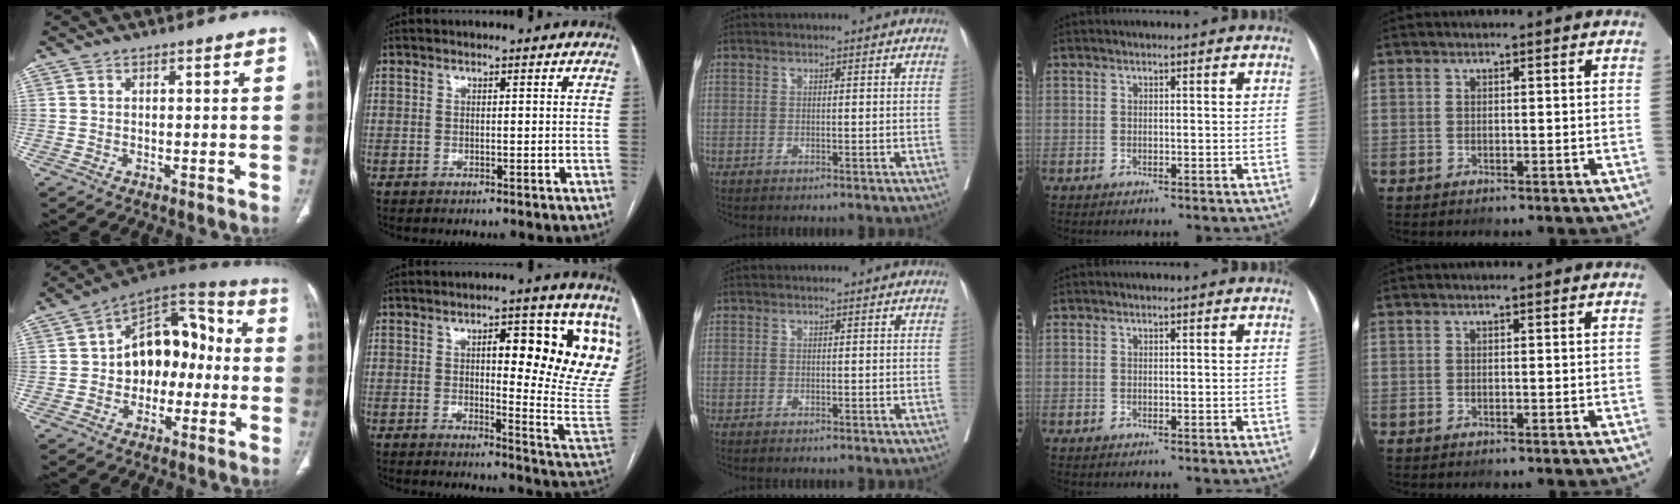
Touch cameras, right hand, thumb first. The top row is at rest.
{"thumb": {"total": 16.2, "force": [-0.9, 11.0, 11.9], "torque": [-0.123, 0.052, -0.024]}, "index": {"total": 17.7, "force": [6.9, 3.4, 16.0], "torque": [-0.167, -0.004, 0.086]}, "middle": {"total": 0.8, "force": [-0.6, -0.1, 0.4], "torque": [-0.003, 0.000, -0.007]}}